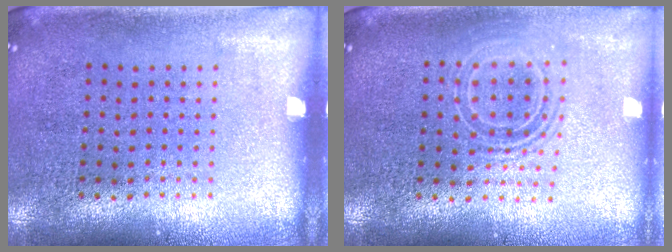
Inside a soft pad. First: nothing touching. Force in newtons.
{"total": 1.7, "press": 1.3, "slide": 1.1}